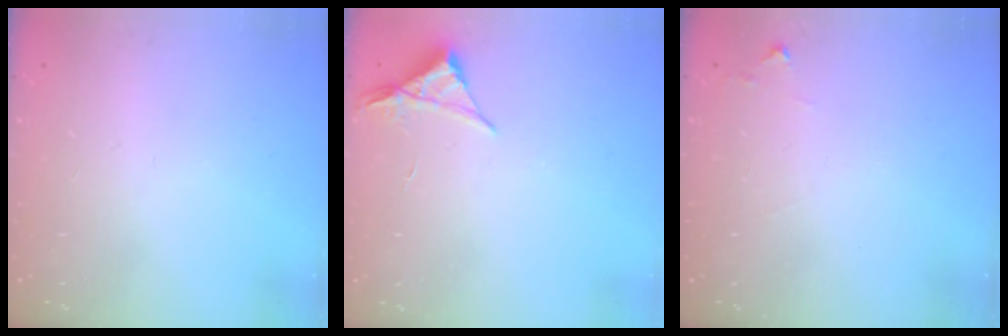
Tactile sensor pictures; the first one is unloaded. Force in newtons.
{"total": 3.4, "press": 3.4, "slide": 0.6}
{"total": 4.4, "press": 4.4, "slide": 0.7}